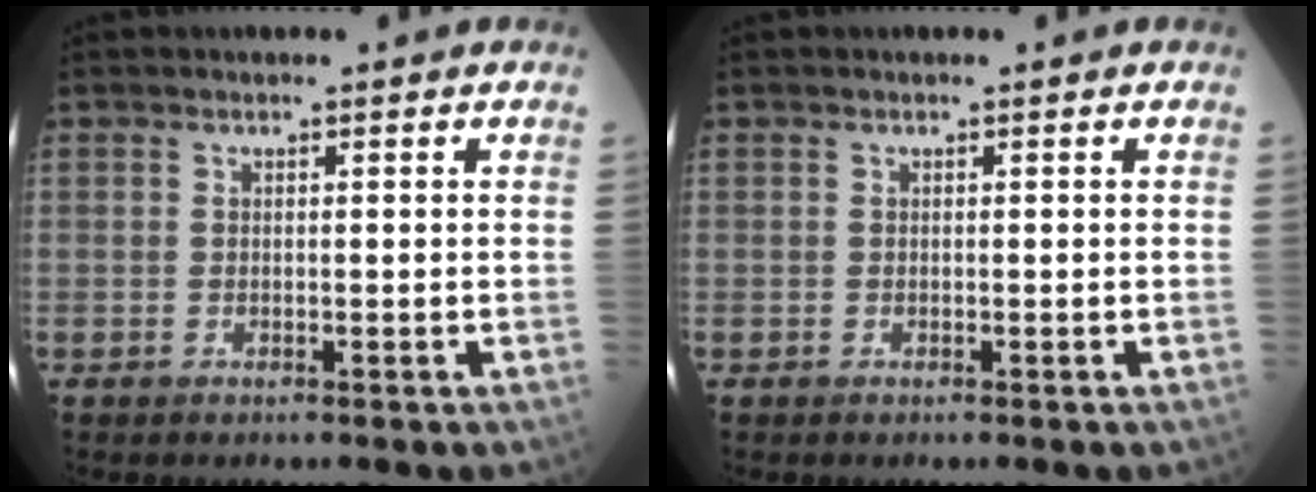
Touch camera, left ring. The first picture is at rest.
{"total": 0.0}